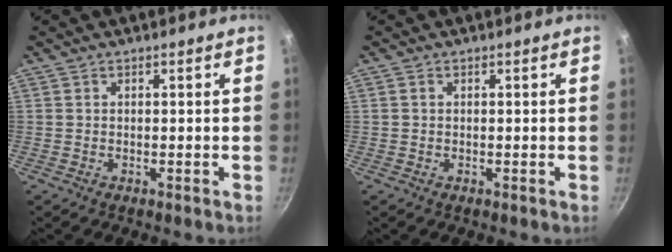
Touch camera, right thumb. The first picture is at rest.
{"total": 0.6, "force": [0.1, 0.5, 0.3], "torque": [-0.004, 0.003, 0.001]}